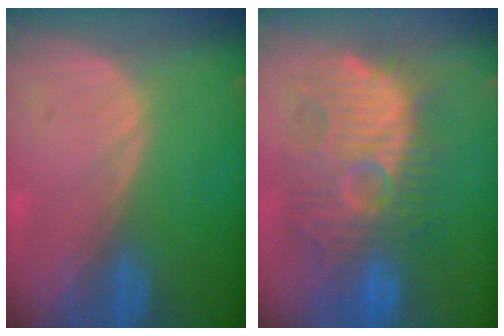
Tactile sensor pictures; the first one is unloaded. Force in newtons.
{"total": 11.7, "press": 11.5, "slide": 2.4}